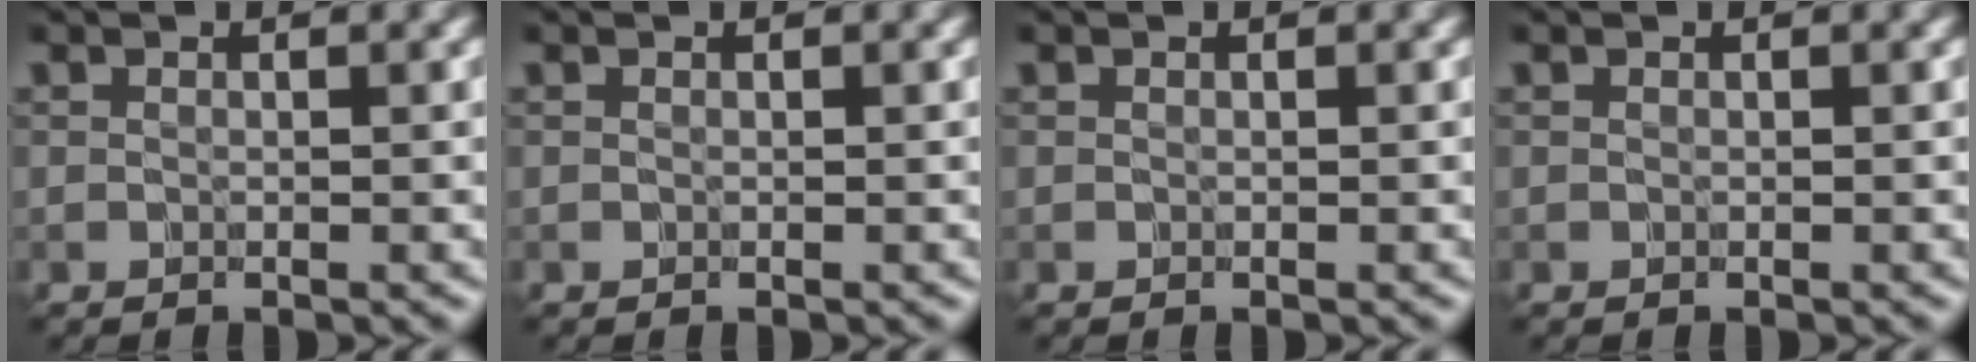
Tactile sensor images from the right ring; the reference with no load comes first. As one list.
[{"total": 0.0}, {"total": 0.0}, {"total": 0.0}]